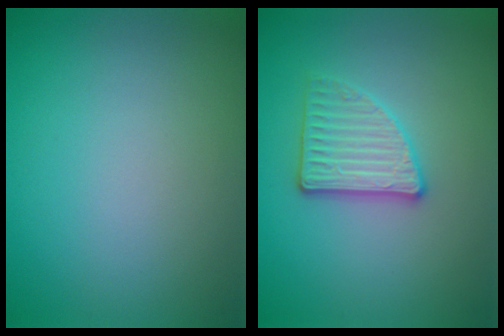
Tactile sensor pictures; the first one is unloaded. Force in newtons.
{"total": 3.1, "press": 2.9, "slide": 1.1}